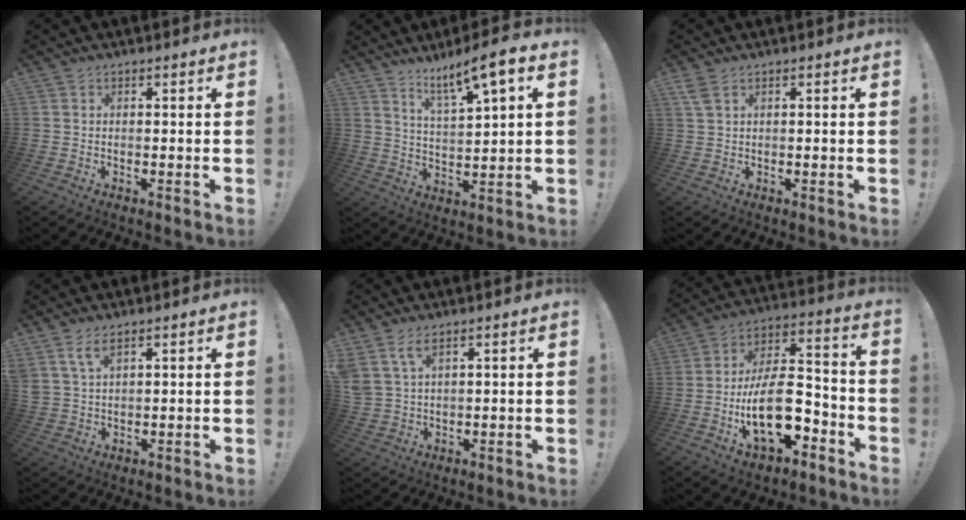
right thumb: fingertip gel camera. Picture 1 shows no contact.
{"total": 9.8, "force": [6.9, 0.9, 6.9], "torque": [-0.115, -0.039, 0.111]}
{"total": 3.1, "force": [1.7, 1.1, 2.3], "torque": [-0.047, 0.002, 0.033]}
{"total": 4.9, "force": [3.3, 1.5, 3.3], "torque": [-0.064, -0.013, 0.061]}
{"total": 5.3, "force": [3.6, 1.7, 3.5], "torque": [-0.069, -0.015, 0.070]}
{"total": 18.7, "force": [-6.7, 9.3, 14.9], "torque": [-0.271, 0.032, -0.107]}